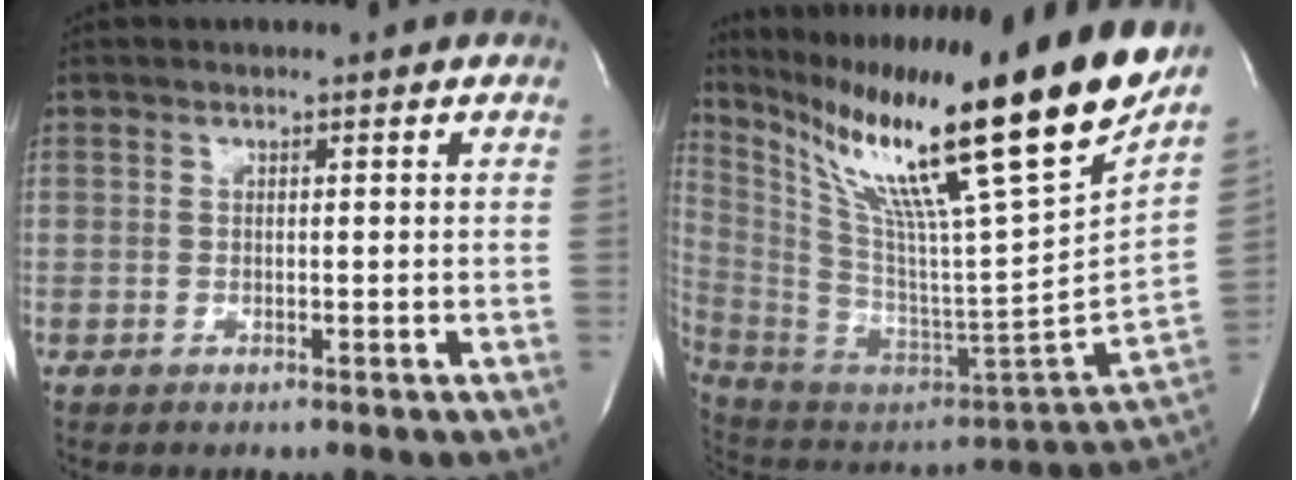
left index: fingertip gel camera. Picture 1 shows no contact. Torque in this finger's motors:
{"motor_torque": [1.67, -0.47, 1.05, 0.21]}